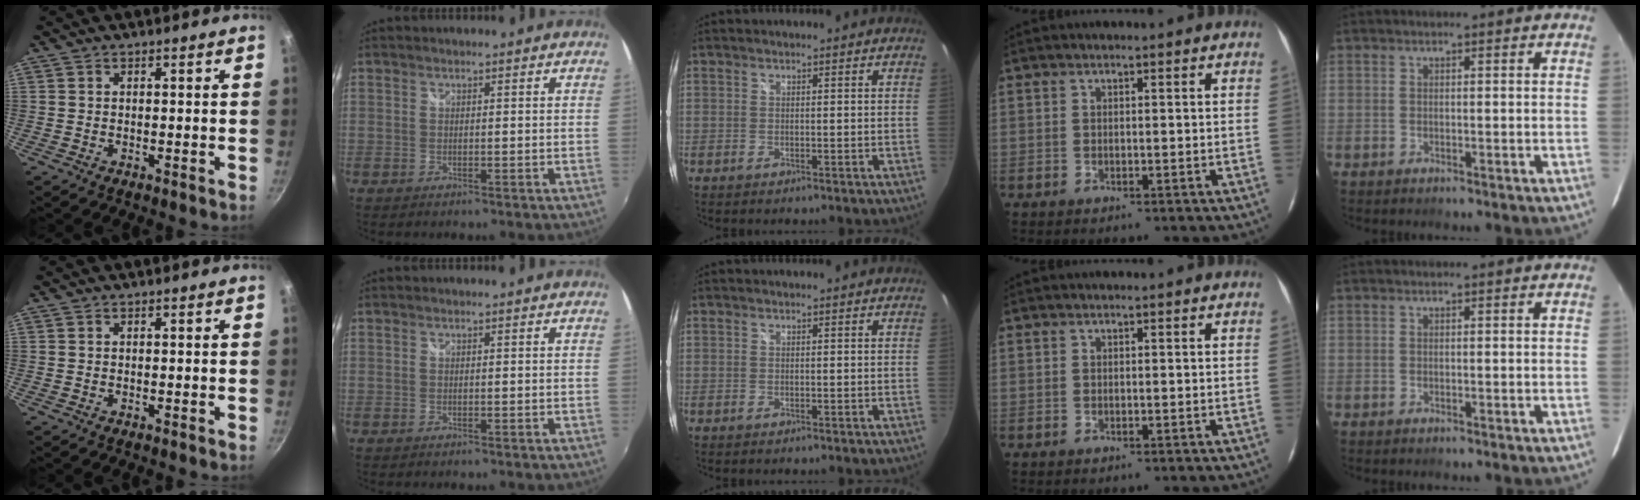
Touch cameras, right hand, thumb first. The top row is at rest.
{}